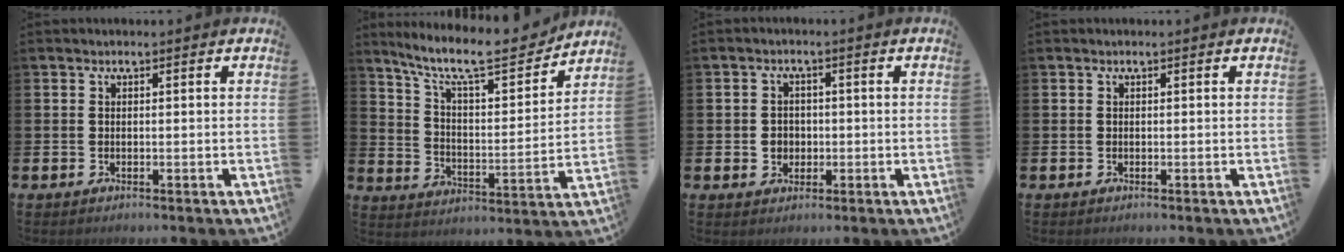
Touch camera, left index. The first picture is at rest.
{"total": 11.2, "force": [9.8, 2.2, 5.0], "torque": [-0.122, -0.063, 0.165]}
{"total": 2.4, "force": [-0.2, 2.3, 0.7], "torque": [-0.012, 0.006, -0.011]}
{"total": 0.0}